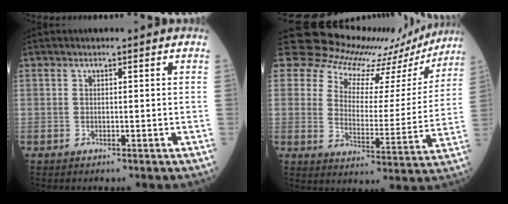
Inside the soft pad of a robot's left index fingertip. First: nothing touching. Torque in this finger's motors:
{"motor_torque": [1.09, -1.05, 0.02, -0.08]}